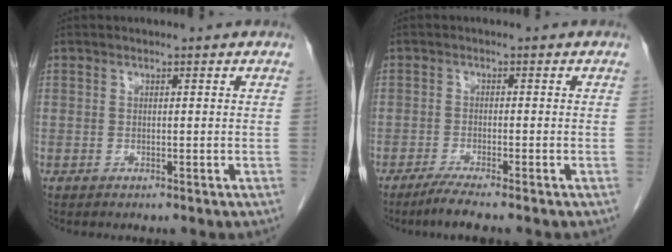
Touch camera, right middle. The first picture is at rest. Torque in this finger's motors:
{"motor_torque": [0.10, -0.07, 0.01, 0.03]}